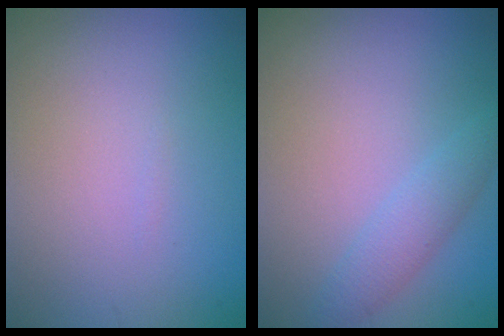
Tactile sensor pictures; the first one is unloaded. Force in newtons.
{"total": 2.1, "press": 2.0, "slide": 0.2}